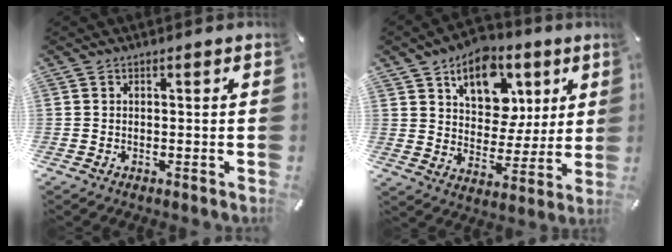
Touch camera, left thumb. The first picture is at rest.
{"total": 14.8, "force": [7.4, 10.4, 7.4], "torque": [-0.108, -0.033, 0.136]}